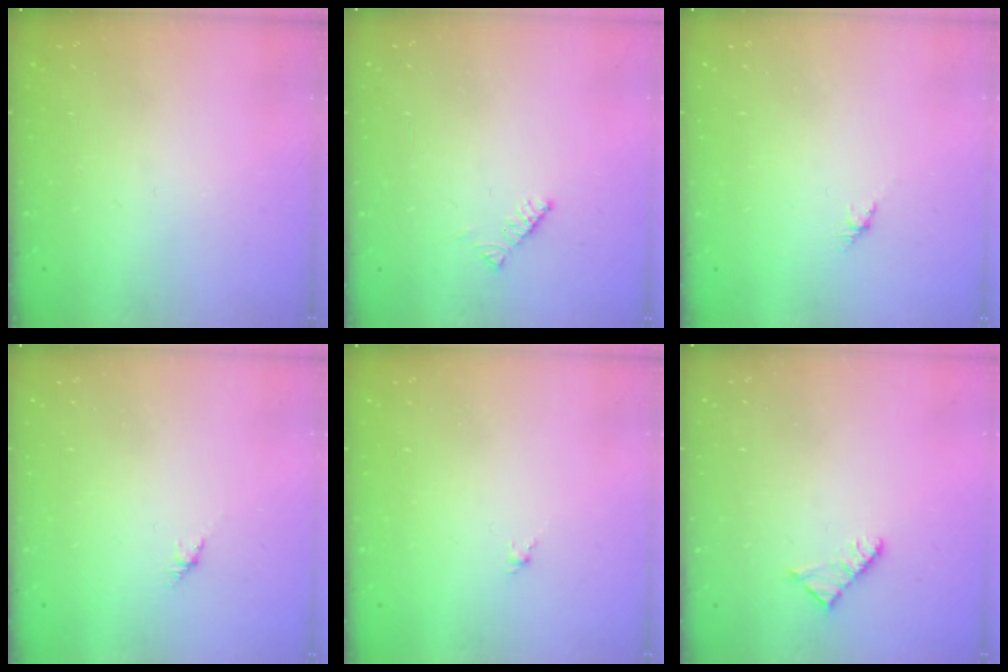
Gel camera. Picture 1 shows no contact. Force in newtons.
{"total": 2.9, "press": 2.9, "slide": 0.5}
{"total": 2.7, "press": 2.6, "slide": 0.7}
{"total": 2.7, "press": 2.6, "slide": 0.7}
{"total": 1.4, "press": 1.2, "slide": 0.6}
{"total": 2.3, "press": 2.3, "slide": 0.4}